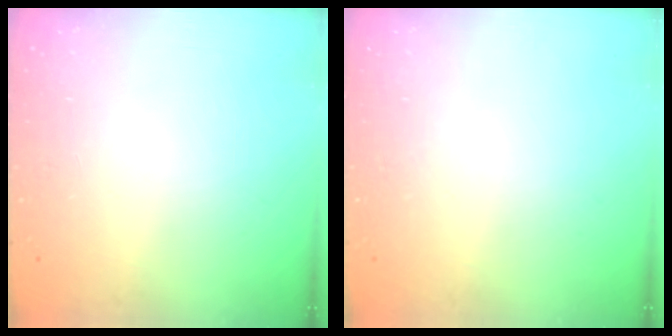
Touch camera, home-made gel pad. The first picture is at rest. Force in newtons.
{"total": 0.0}